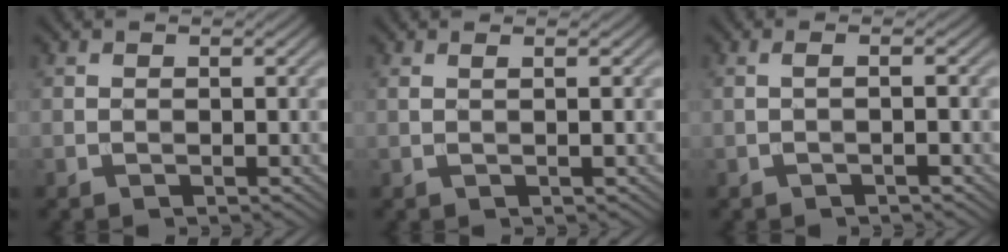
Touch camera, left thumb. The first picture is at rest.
{"total": 1.3, "force": [0.5, 0.1, 1.2], "torque": [-0.021, 0.003, 0.002]}
{"total": 1.6, "force": [-0.3, 0.2, 1.6], "torque": [-0.025, 0.008, -0.015]}